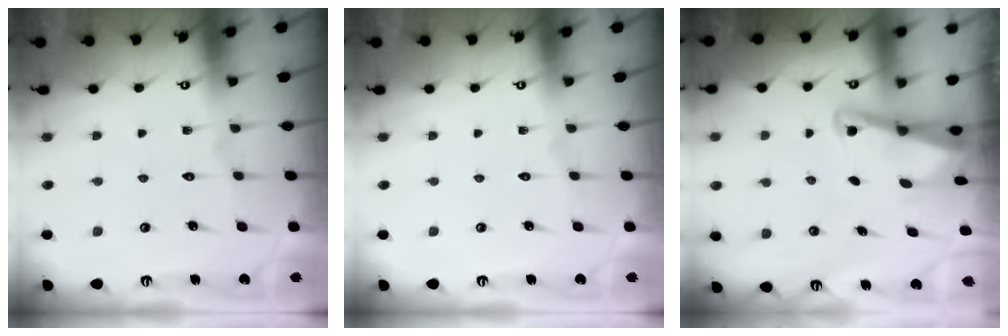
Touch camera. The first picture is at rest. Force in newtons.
{"total": 0.0}
{"total": 2.7, "press": 2.6, "slide": 0.6}